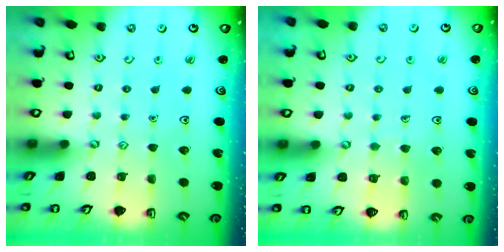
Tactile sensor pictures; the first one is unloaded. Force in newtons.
{"total": 3.8, "press": 3.7, "slide": 0.3}